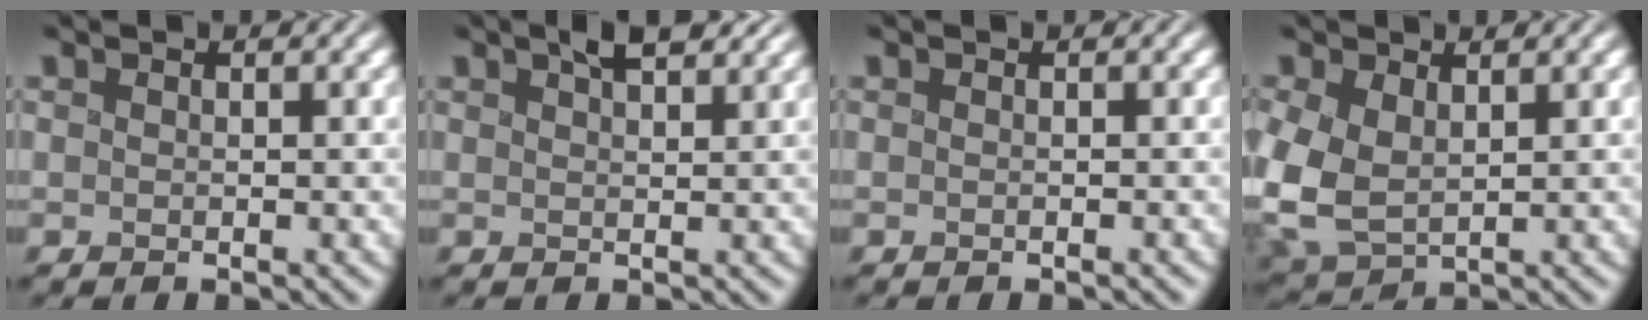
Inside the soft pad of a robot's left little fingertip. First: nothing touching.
{"total": 3.0, "force": [1.9, 1.1, 2.0], "torque": [-0.023, 0.006, 0.029]}
{"total": 0.0}
{"total": 6.5, "force": [0.1, 4.4, 4.8], "torque": [-0.136, -0.012, 0.007]}